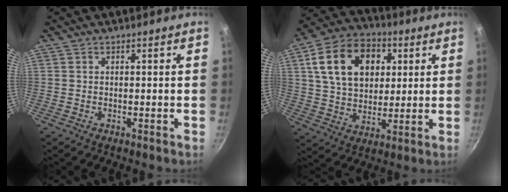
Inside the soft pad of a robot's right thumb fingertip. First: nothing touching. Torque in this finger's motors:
{"motor_torque": [-0.49, 0.98, 0.17, 0.20, 0.13]}